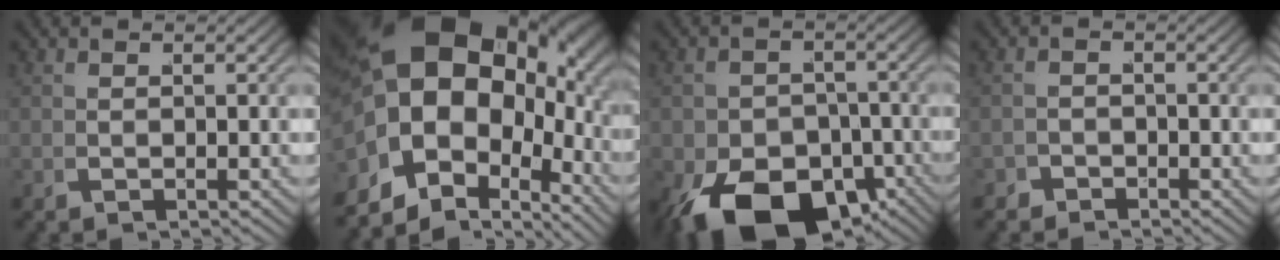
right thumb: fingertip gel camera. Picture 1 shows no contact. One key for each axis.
{"total": 22.4, "fx": 1.1, "fy": 15.4, "fz": 16.2, "tx": -0.293, "ty": -0.009, "tz": 0.005}
{"total": 13.5, "fx": -6.6, "fy": 8.2, "fz": 8.4, "tx": -0.143, "ty": -0.061, "tz": -0.075}
{"total": 2.0, "fx": -1.8, "fy": 0.7, "fz": -0.3, "tx": 0.020, "ty": -0.003, "tz": -0.034}